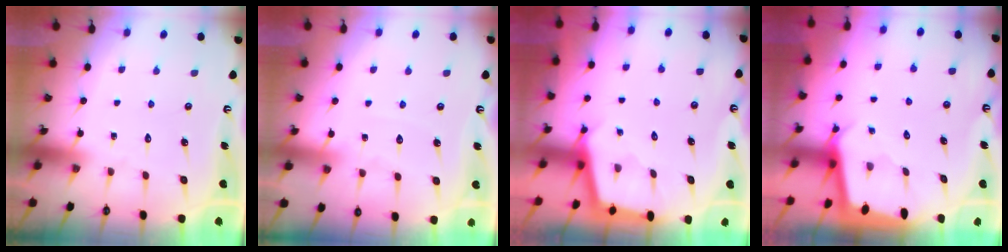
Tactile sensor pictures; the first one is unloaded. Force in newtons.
{"total": 4.6, "press": 4.5, "slide": 0.4}
{"total": 2.3, "press": 2.3, "slide": 0.2}
{"total": 2.4, "press": 2.4, "slide": 0.2}